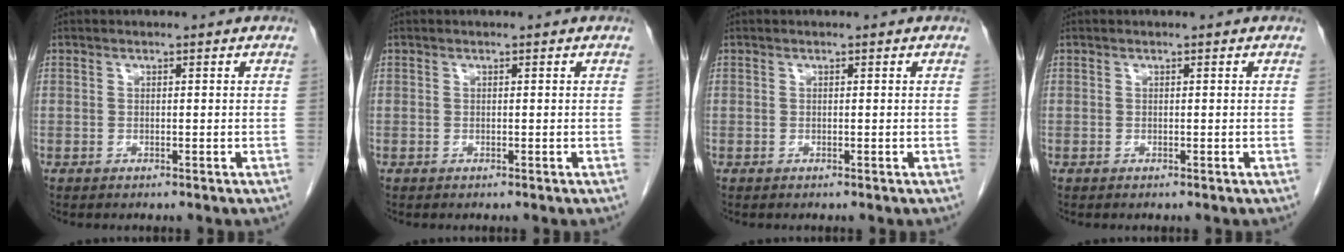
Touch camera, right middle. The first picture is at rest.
{"total": 0.0}
{"total": 0.0}
{"total": 0.0}